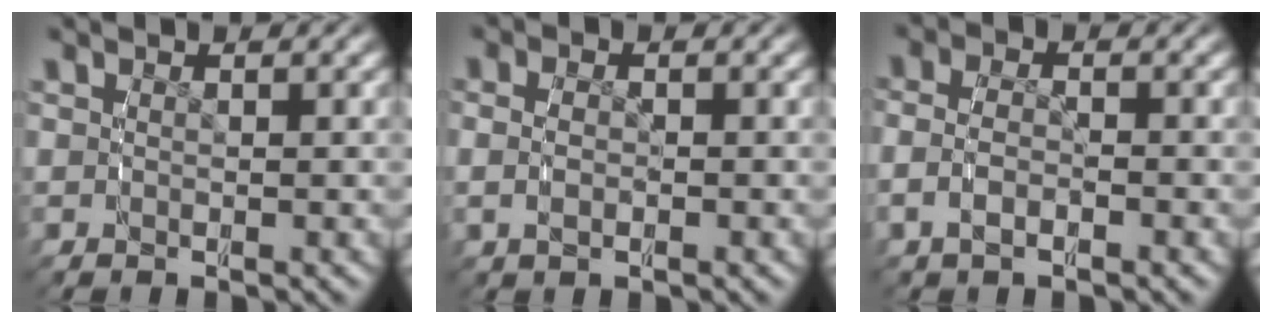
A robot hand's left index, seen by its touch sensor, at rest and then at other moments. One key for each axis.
{"total": 1.8, "fx": -0.2, "fy": 1.0, "fz": 1.5, "tx": -0.036, "ty": -0.004, "tz": -0.001}
{"total": 2.5, "fx": -1.0, "fy": 1.4, "fz": 1.8, "tx": -0.048, "ty": -0.010, "tz": -0.013}